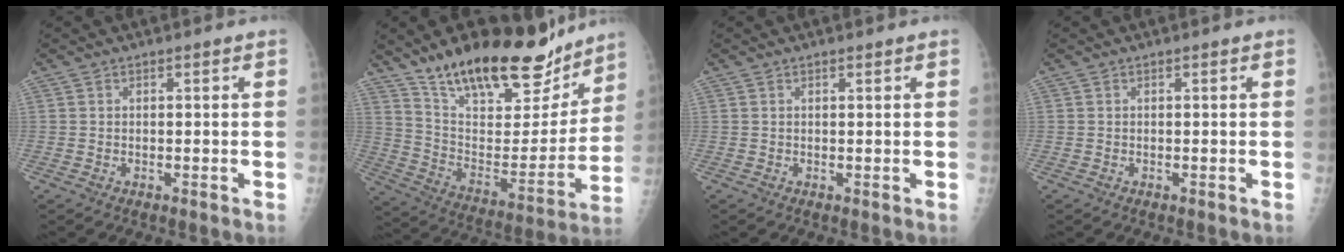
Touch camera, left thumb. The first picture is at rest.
{"total": 27.0, "force": [20.0, 10.1, 15.2], "torque": [-0.197, -0.082, 0.327]}
{"total": 0.6, "force": [0.4, 0.2, 0.4], "torque": [-0.008, -0.001, 0.006]}
{"total": 0.0}